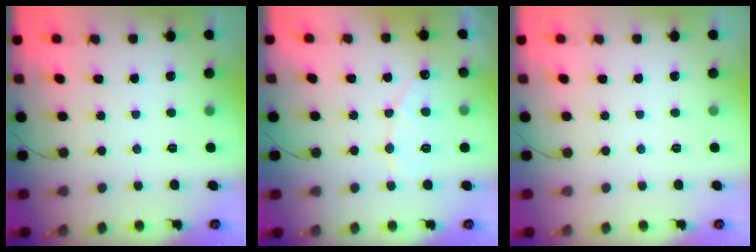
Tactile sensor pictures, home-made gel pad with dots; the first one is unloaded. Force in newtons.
{"total": 7.3, "press": 7.3, "slide": 0.5}
{"total": 0.0}